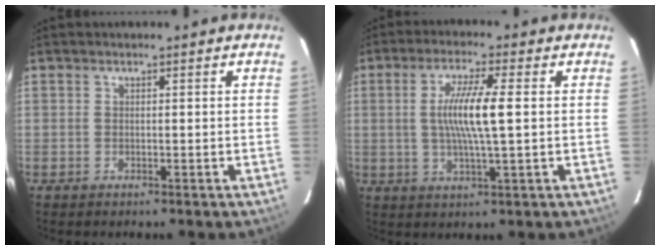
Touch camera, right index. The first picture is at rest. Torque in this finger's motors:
{"motor_torque": [0.78, 0.12, 0.57, 0.16]}